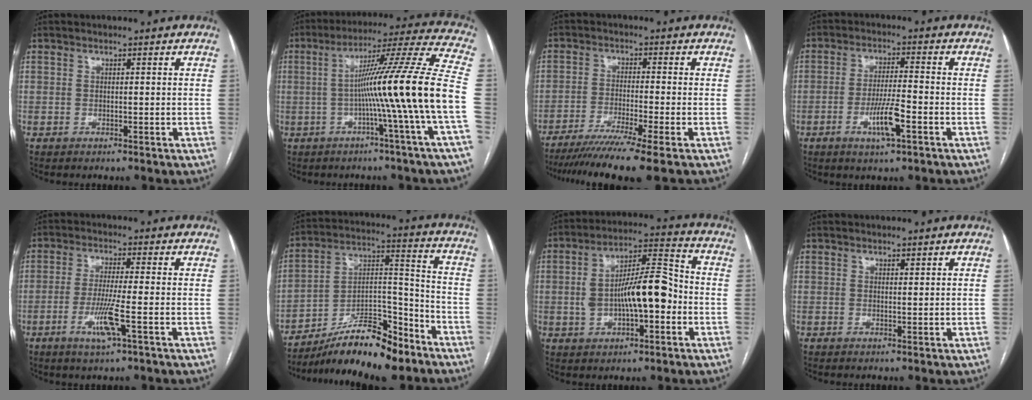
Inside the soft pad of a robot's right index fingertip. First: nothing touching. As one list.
[{"total": 18.2, "force": [-3.0, -3.3, 17.6], "torque": [-0.262, 0.003, -0.061]}, {"total": 10.9, "force": [-8.3, -1.8, 6.8], "torque": [-0.098, -0.032, -0.130]}, {"total": 6.5, "force": [-2.7, 0.6, 5.9], "torque": [-0.112, -0.007, -0.048]}, {"total": 6.1, "force": [-2.3, -0.3, 5.7], "torque": [-0.113, -0.015, -0.045]}, {"total": 16.0, "force": [-12.5, 3.7, 9.4], "torque": [-0.156, 0.025, -0.210]}, {"total": 12.5, "force": [-1.5, 4.2, 11.7], "torque": [-0.209, 0.032, -0.020]}, {"total": 0.6, "force": [0.5, 0.1, 0.3], "torque": [-0.008, -0.003, 0.008]}]